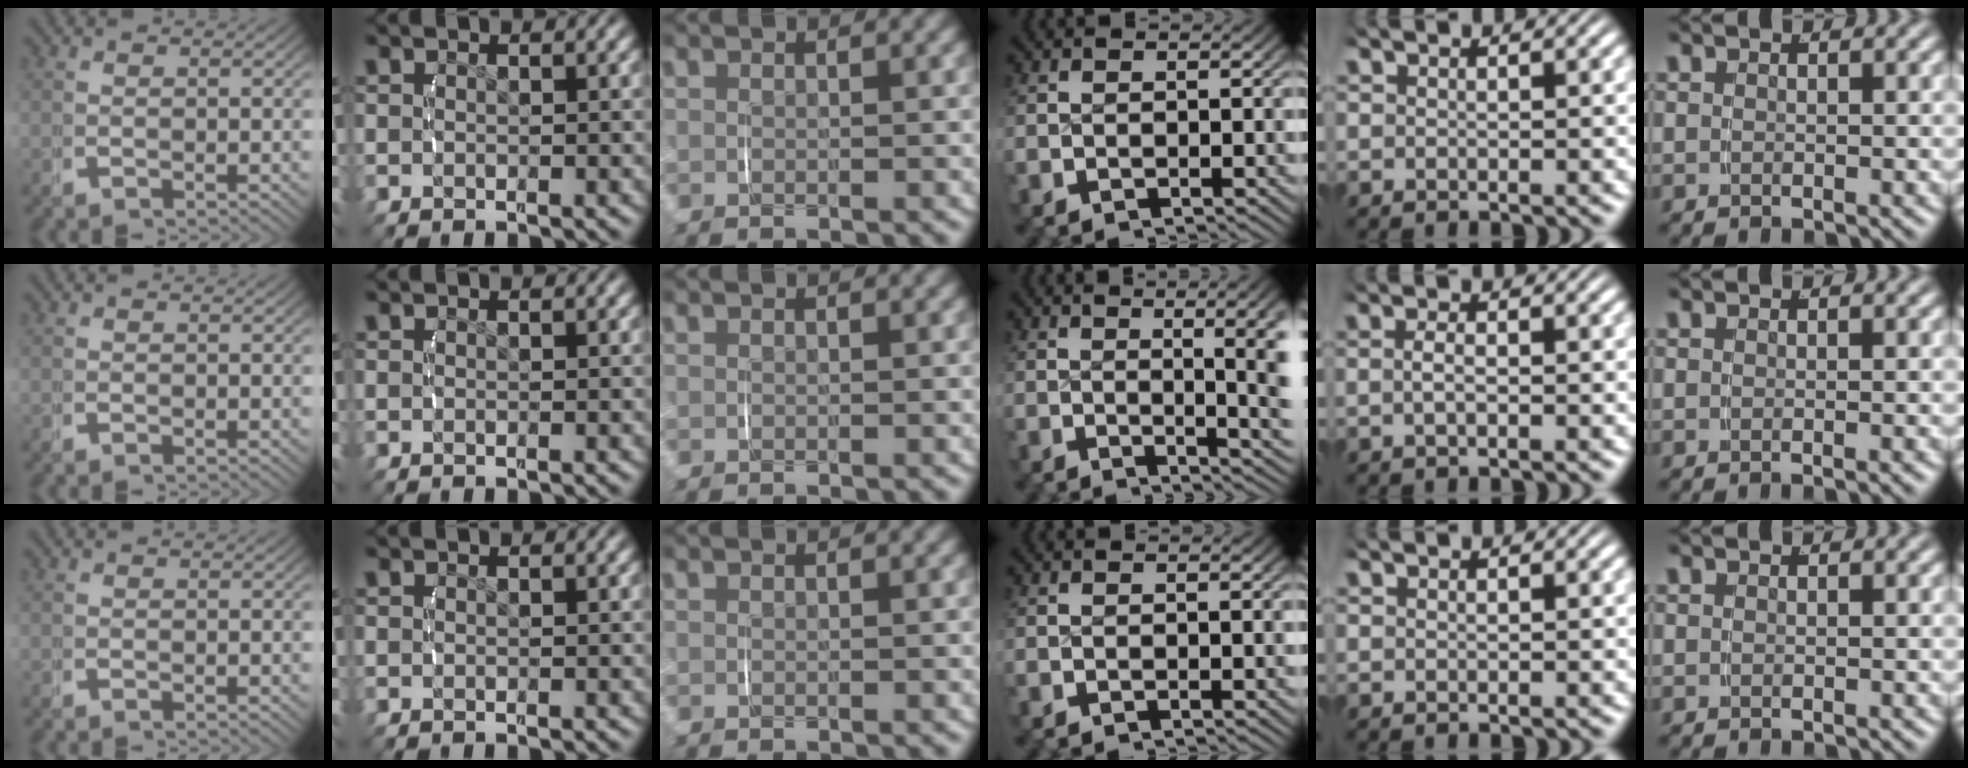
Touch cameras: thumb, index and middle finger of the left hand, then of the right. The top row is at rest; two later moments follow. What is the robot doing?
{"motion": "lift_and_place", "object": "jewelry box"}